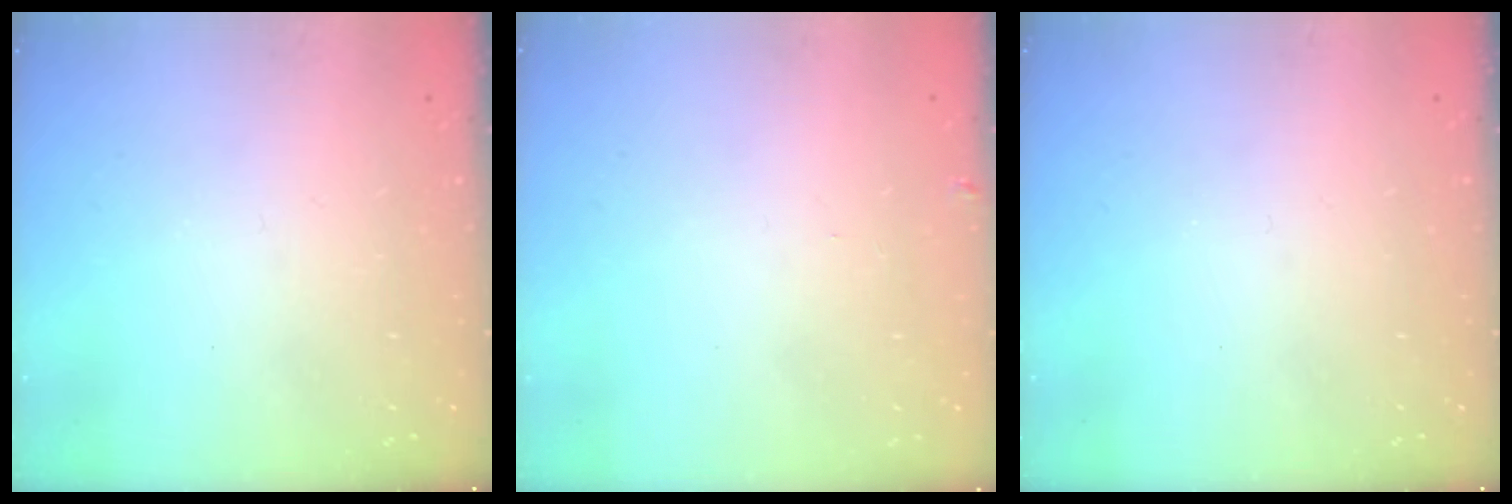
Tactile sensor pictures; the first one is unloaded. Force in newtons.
{"total": 0.0}
{"total": 0.0}